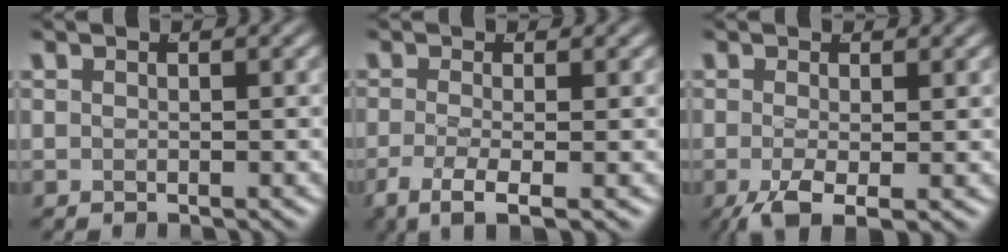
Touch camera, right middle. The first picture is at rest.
{"total": 4.3, "force": [-2.5, 0.9, 3.3], "torque": [-0.074, -0.030, -0.026]}
{"total": 4.4, "force": [-2.9, 1.5, 3.0], "torque": [-0.068, -0.035, -0.028]}